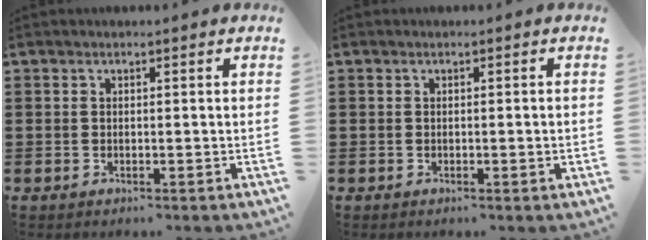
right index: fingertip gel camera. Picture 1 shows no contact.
{"total": 0.9, "force": [-0.1, 0.0, 0.9], "torque": [-0.014, -0.003, -0.002]}